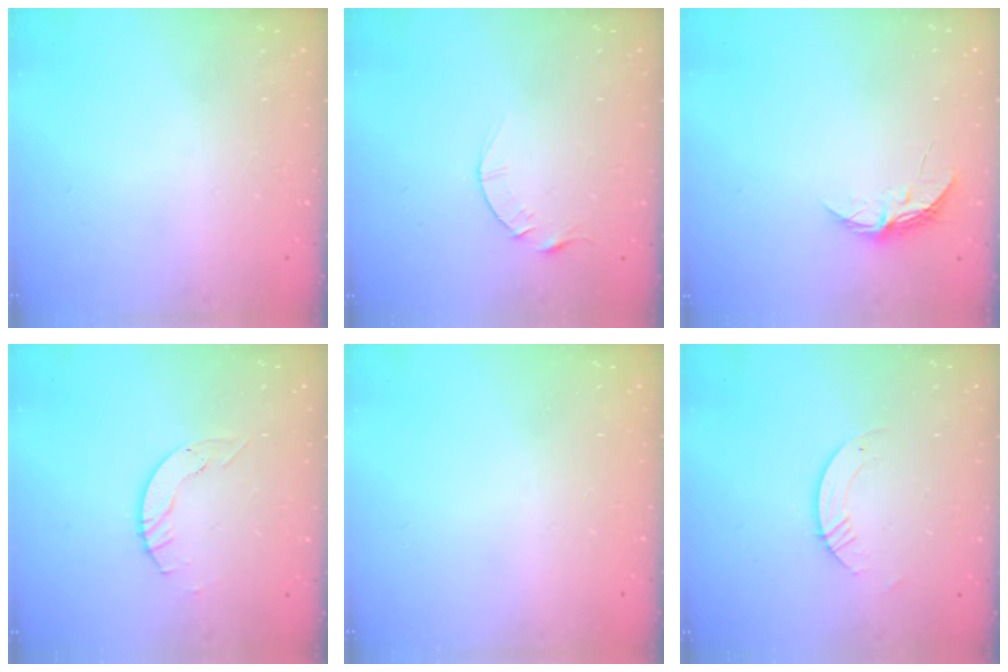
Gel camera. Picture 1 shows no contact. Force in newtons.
{"total": 3.9, "press": 3.9, "slide": 0.5}
{"total": 5.3, "press": 5.3, "slide": 0.5}
{"total": 4.0, "press": 4.0, "slide": 0.5}
{"total": 0.0}
{"total": 3.2, "press": 3.2, "slide": 0.3}